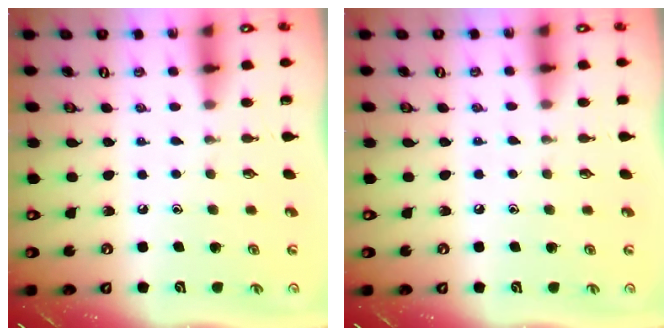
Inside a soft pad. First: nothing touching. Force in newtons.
{"total": 3.5, "press": 3.5, "slide": 0.5}